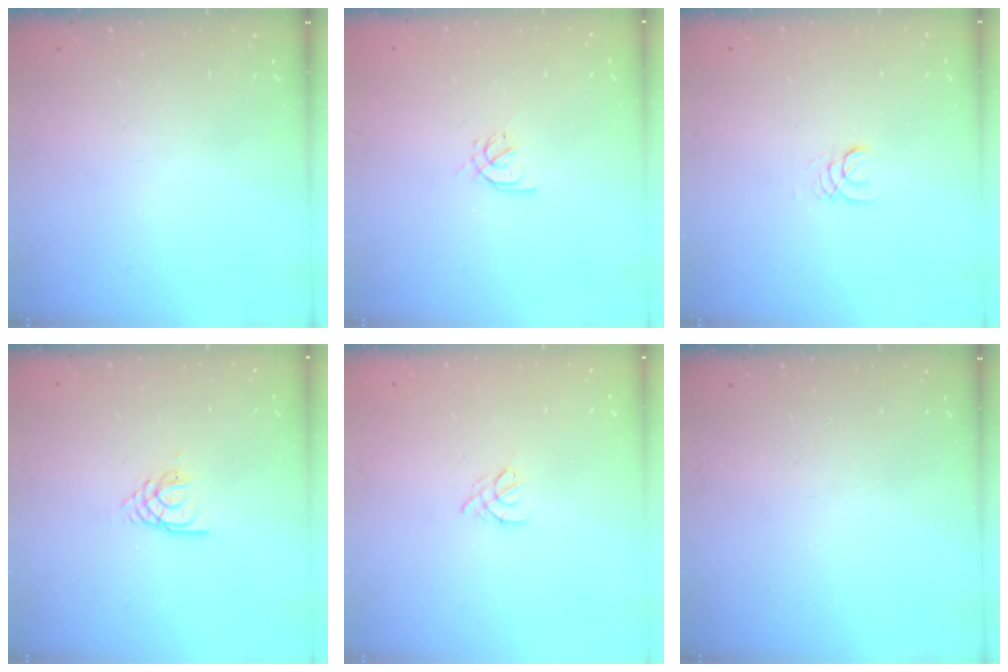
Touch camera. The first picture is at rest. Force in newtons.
{"total": 2.4, "press": 2.4, "slide": 0.6}
{"total": 1.3, "press": 1.3, "slide": 0.1}
{"total": 2.9, "press": 2.8, "slide": 0.4}
{"total": 2.5, "press": 2.4, "slide": 0.6}
{"total": 0.0}